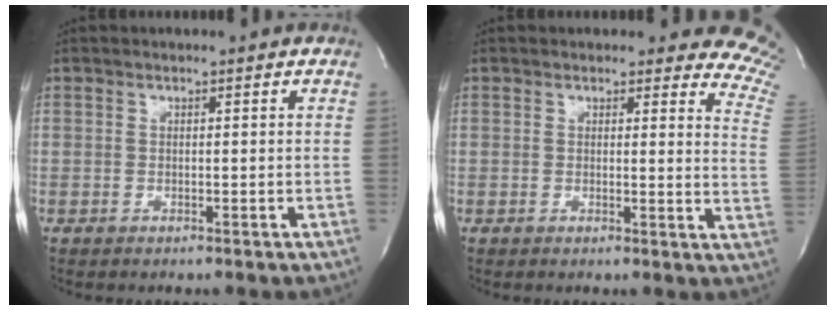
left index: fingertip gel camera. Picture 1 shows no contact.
{"total": 9.9, "force": [9.6, 2.1, 1.3], "torque": [0.024, -0.082, 0.053]}